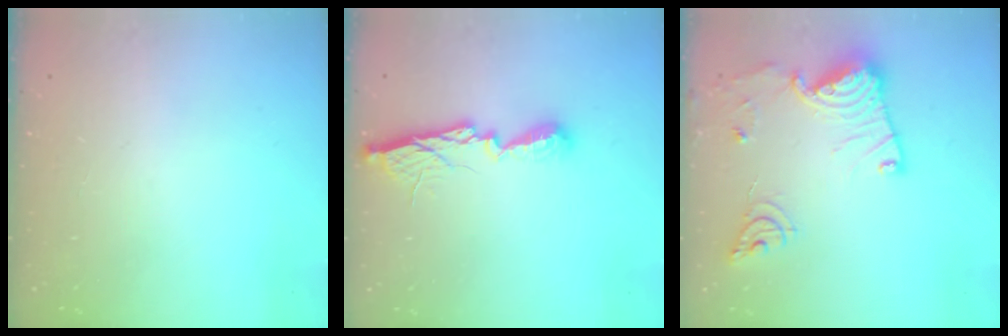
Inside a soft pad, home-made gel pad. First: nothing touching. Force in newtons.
{"total": 10.7, "press": 10.7, "slide": 0.3}
{"total": 18.4, "press": 18.3, "slide": 1.9}